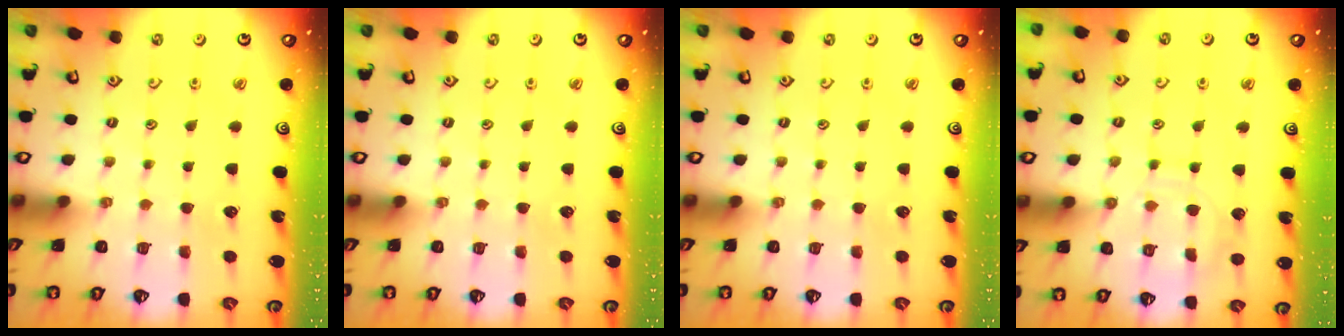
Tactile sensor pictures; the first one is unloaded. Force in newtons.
{"total": 0.0}
{"total": 0.0}
{"total": 9.7, "press": 9.7, "slide": 0.8}